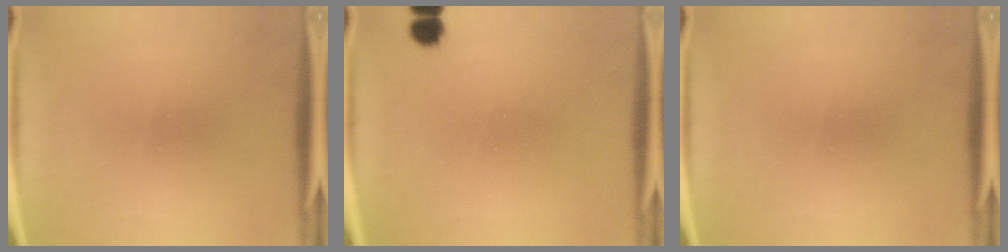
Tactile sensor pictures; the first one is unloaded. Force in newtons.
{"total": 2.3}
{"total": 0.0}